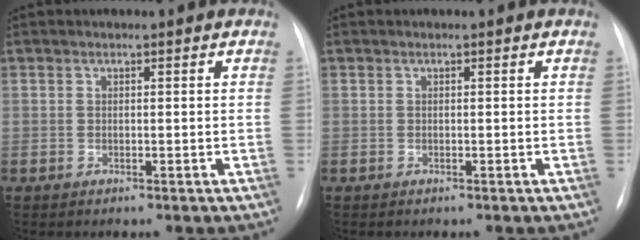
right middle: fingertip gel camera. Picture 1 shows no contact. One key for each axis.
{"total": 0.0}